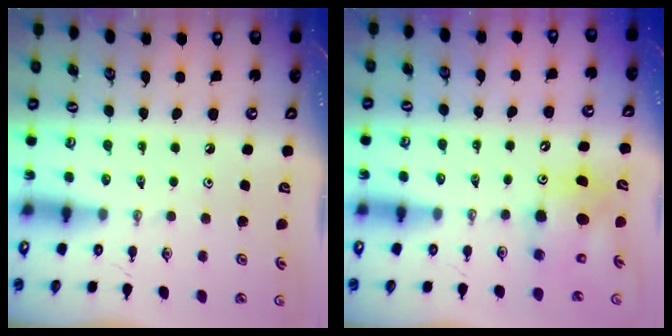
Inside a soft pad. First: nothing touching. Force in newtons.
{"total": 8.0, "press": 7.8, "slide": 1.8}